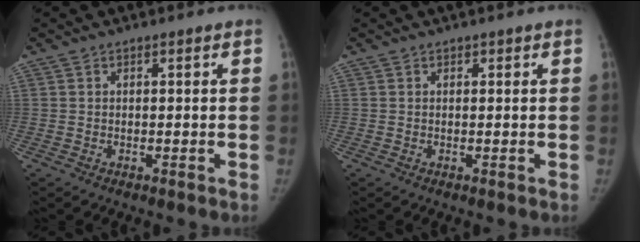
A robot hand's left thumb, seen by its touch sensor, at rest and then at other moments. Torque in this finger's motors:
{"motor_torque": [-0.16, -0.01, 0.11, 0.42, -0.02]}